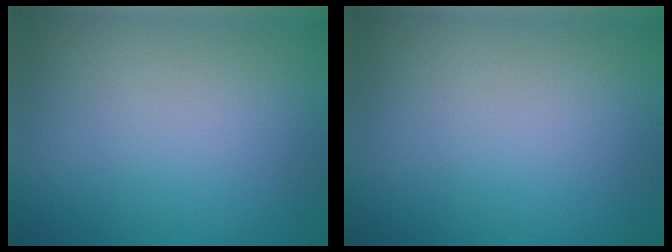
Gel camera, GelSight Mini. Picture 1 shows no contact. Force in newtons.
{"total": 0.0}